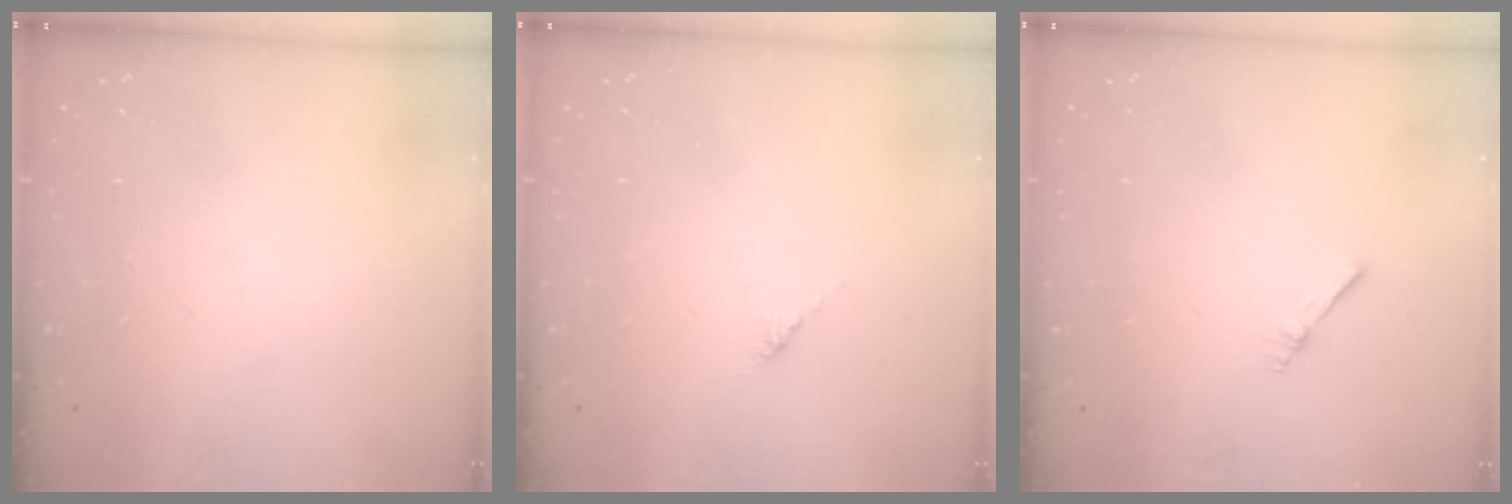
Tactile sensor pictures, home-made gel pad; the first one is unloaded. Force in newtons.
{"total": 2.7, "press": 2.7, "slide": 0.7}
{"total": 2.2, "press": 2.1, "slide": 0.3}